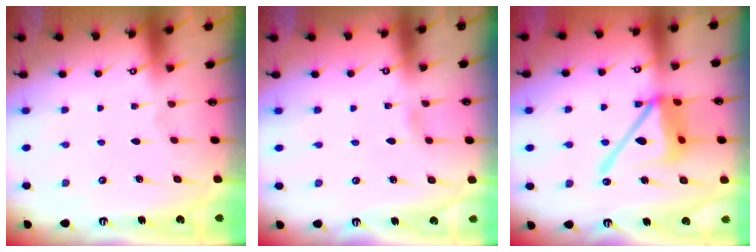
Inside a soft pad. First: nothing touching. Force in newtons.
{"total": 1.6, "press": 1.6, "slide": 0.2}
{"total": 16.5, "press": 16.4, "slide": 1.9}